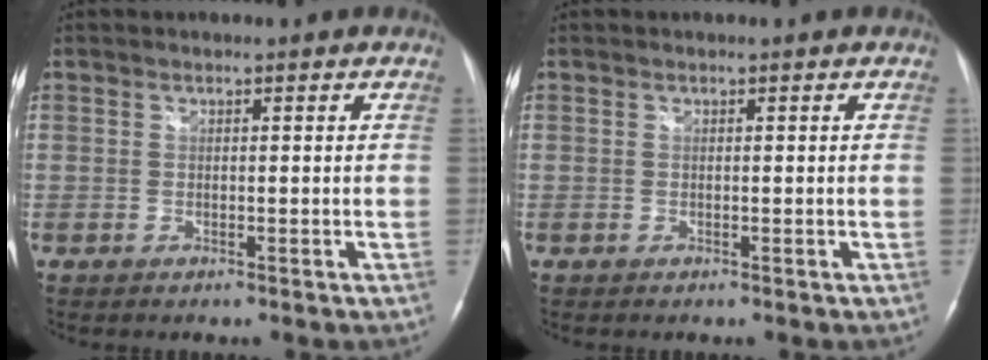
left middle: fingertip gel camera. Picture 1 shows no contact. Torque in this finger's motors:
{"motor_torque": [-0.20, -0.42, -0.13, -0.01]}